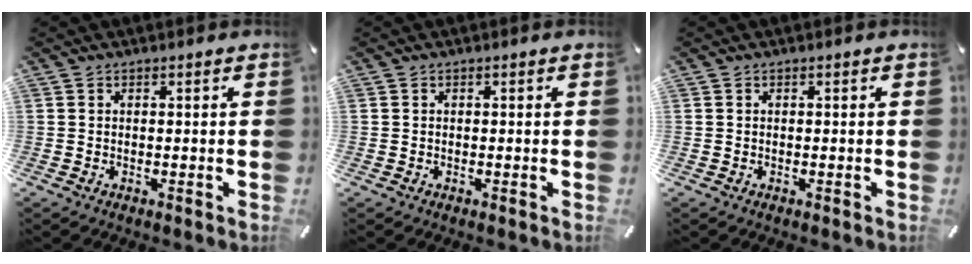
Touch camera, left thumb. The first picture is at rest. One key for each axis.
{"total": 0.0}
{"total": 0.0}